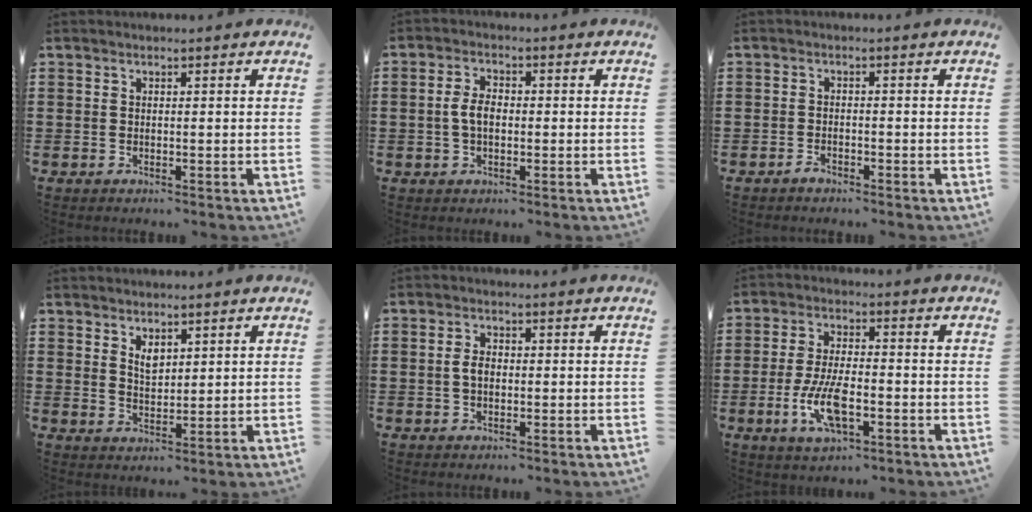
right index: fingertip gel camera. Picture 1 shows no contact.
{"total": 3.7, "force": [-0.4, 2.0, 3.1], "torque": [-0.075, -0.001, -0.013]}
{"total": 1.2, "force": [-1.0, 0.5, 0.4], "torque": [-0.011, -0.003, -0.020]}
{"total": 2.7, "force": [1.8, 1.4, 1.5], "torque": [-0.026, 0.000, 0.031]}
{"total": 2.4, "force": [-0.2, 1.4, 2.0], "torque": [-0.040, 0.004, -0.005]}
{"total": 8.4, "force": [-2.7, 3.4, 7.2], "torque": [-0.158, -0.010, -0.052]}